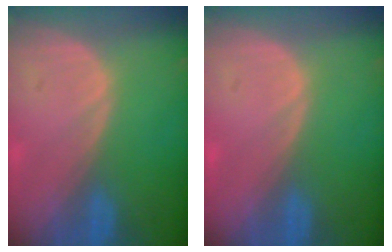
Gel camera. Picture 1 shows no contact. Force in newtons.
{"total": 0.7, "press": 0.0, "slide": 0.7}